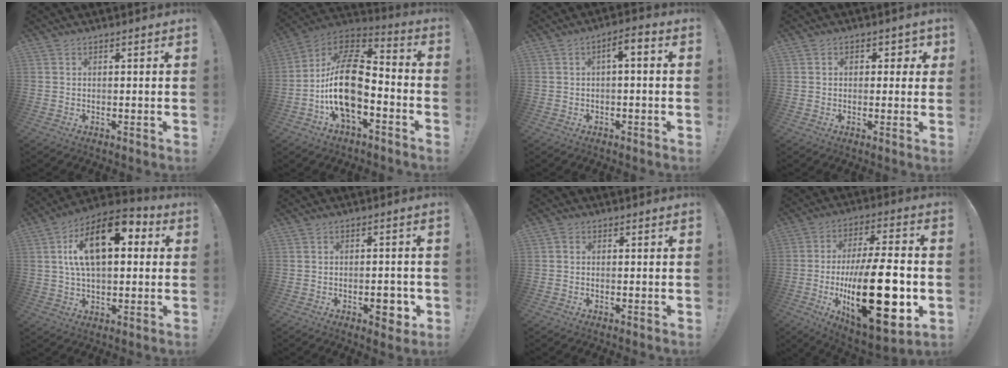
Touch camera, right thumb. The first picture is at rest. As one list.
[{"total": 19.7, "force": [-4.3, 10.5, 16.1], "torque": [-0.317, 0.028, -0.069]}, {"total": 4.0, "force": [-0.7, 1.2, 3.7], "torque": [-0.060, 0.004, -0.016]}, {"total": 3.5, "force": [0.4, 3.0, 1.7], "torque": [-0.005, 0.001, 0.002]}, {"total": 18.1, "force": [5.6, 8.6, 14.9], "torque": [-0.259, -0.013, 0.085]}, {"total": 4.9, "force": [-1.8, 2.4, 3.9], "torque": [-0.036, 0.004, -0.031]}, {"total": 0.6, "force": [-0.1, 0.6, 0.2], "torque": [-0.011, 0.004, -0.001]}, {"total": 29.6, "force": [-5.0, 11.3, 26.9], "torque": [-0.458, 0.013, -0.069]}]